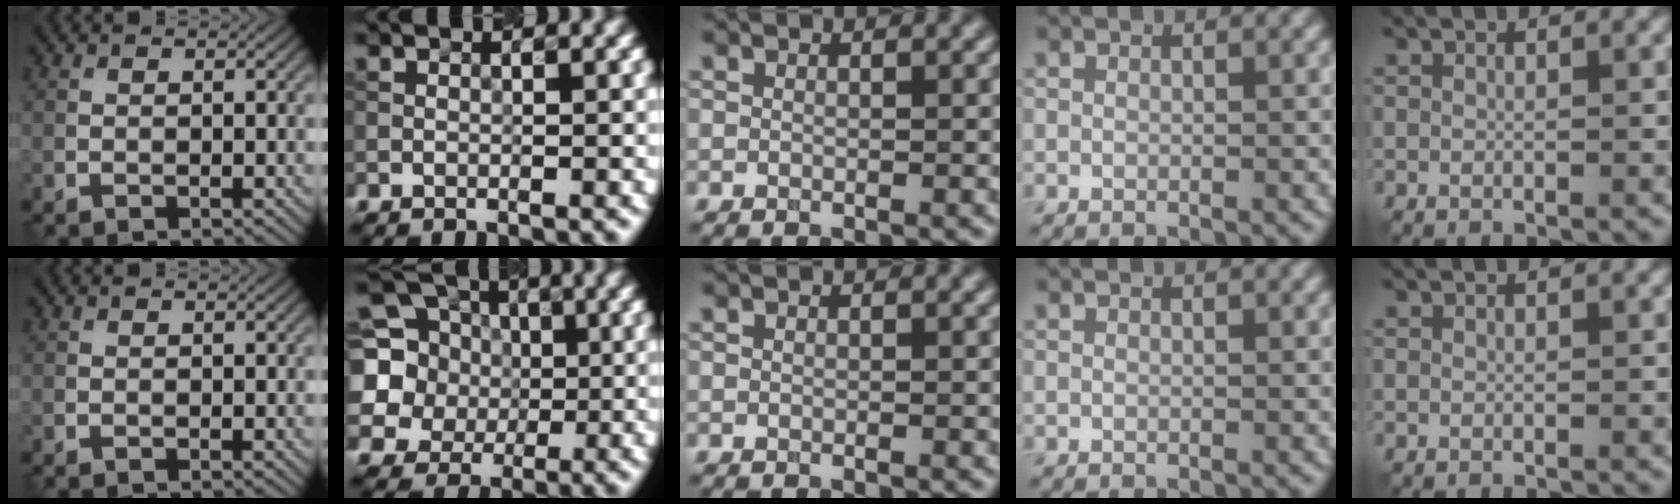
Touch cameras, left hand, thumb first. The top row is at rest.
{"index": {"total": 10.1, "force": [1.7, 9.2, 4.0], "torque": [-0.125, 0.035, 0.004]}}